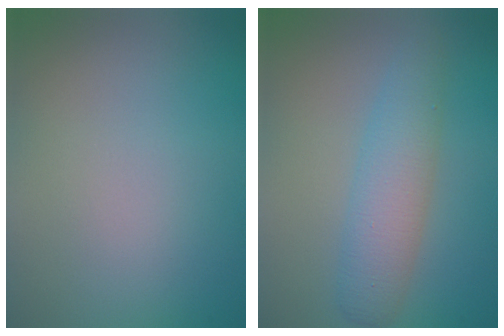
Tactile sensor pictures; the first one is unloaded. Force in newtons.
{"total": 3.7, "press": 3.7, "slide": 0.0}